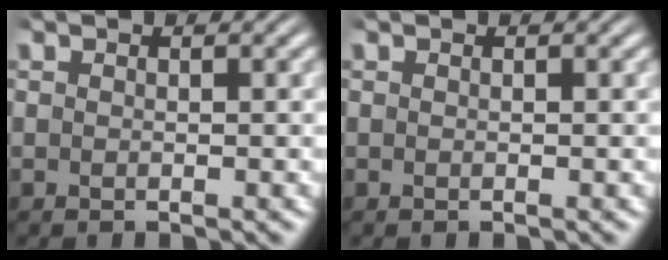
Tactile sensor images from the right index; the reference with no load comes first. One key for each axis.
{"total": 0.0}